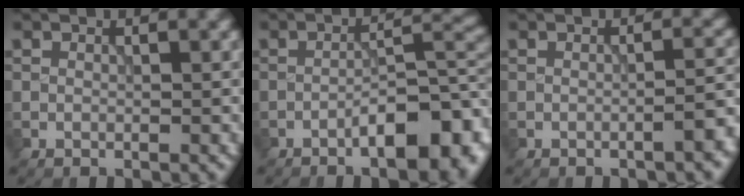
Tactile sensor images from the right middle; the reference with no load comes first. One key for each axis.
{"total": 8.0, "fx": -3.9, "fy": 2.6, "fz": 6.5, "tx": -0.087, "ty": 0.010, "tz": -0.059}
{"total": 2.4, "fx": -1.4, "fy": 0.5, "fz": 1.9, "tx": -0.017, "ty": 0.011, "tz": -0.026}